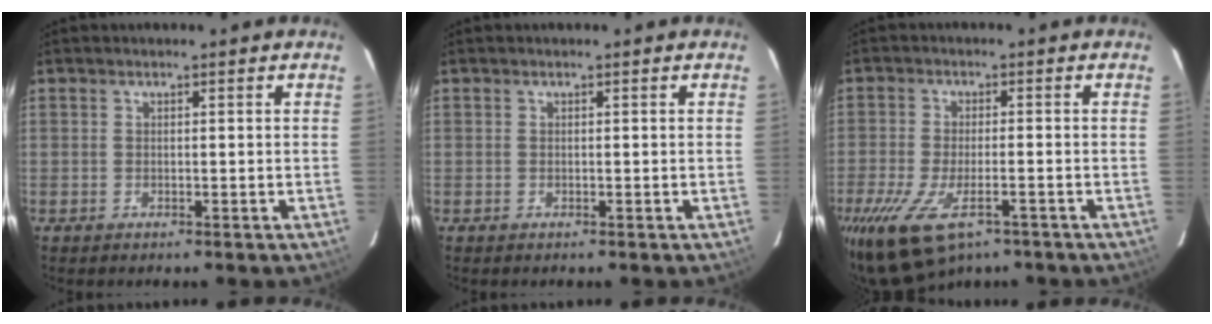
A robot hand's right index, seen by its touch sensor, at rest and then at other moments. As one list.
[{"total": 0.0}, {"total": 12.9, "force": [-8.2, 5.0, 8.6], "torque": [-0.196, -0.046, -0.139]}]